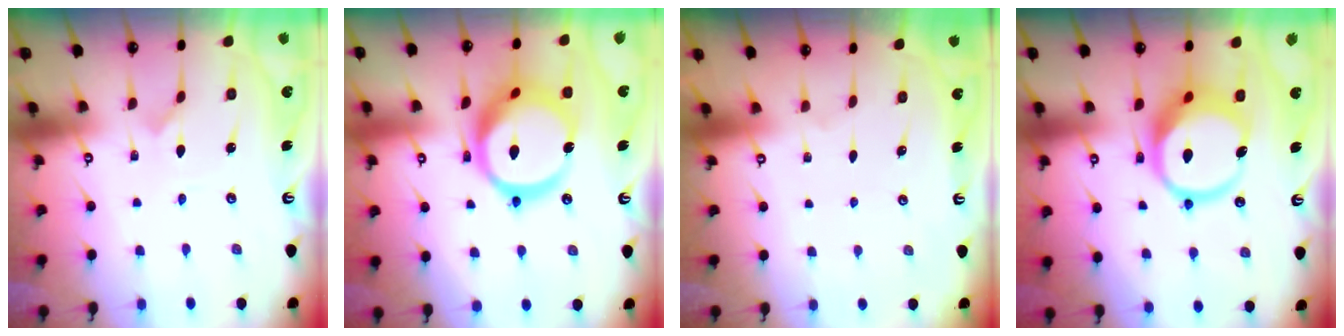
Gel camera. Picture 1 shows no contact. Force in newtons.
{"total": 20.7, "press": 20.6, "slide": 2.2}
{"total": 0.0}
{"total": 15.2, "press": 15.1, "slide": 1.8}